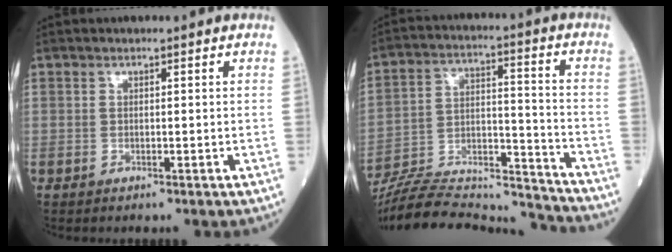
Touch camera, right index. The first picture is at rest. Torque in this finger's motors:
{"motor_torque": [-0.04, -0.71, -0.17, -0.21]}